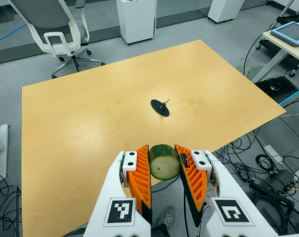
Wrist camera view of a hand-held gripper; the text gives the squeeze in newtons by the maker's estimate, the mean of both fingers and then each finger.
{"total": 11.3, "left": 10.6, "right": 12.0}